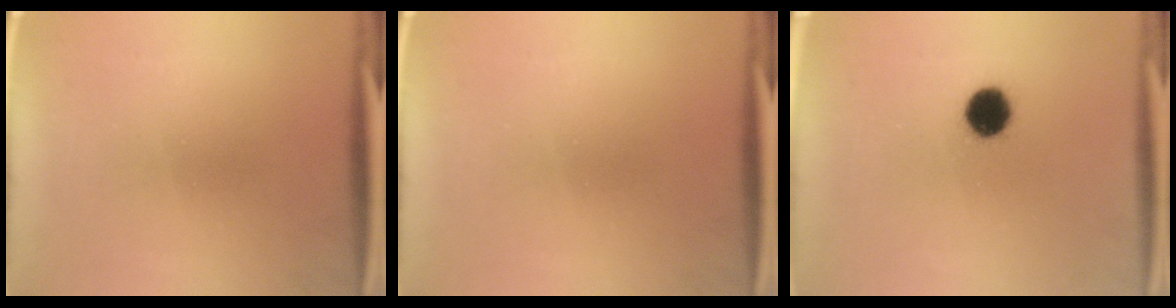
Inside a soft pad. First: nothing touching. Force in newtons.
{"total": 0.0}
{"total": 7.2}